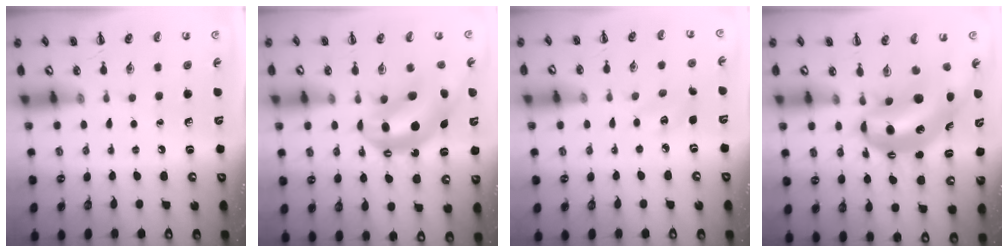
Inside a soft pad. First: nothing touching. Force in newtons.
{"total": 11.7, "press": 11.3, "slide": 3.0}
{"total": 3.2, "press": 3.1, "slide": 0.7}
{"total": 9.8, "press": 9.5, "slide": 2.4}